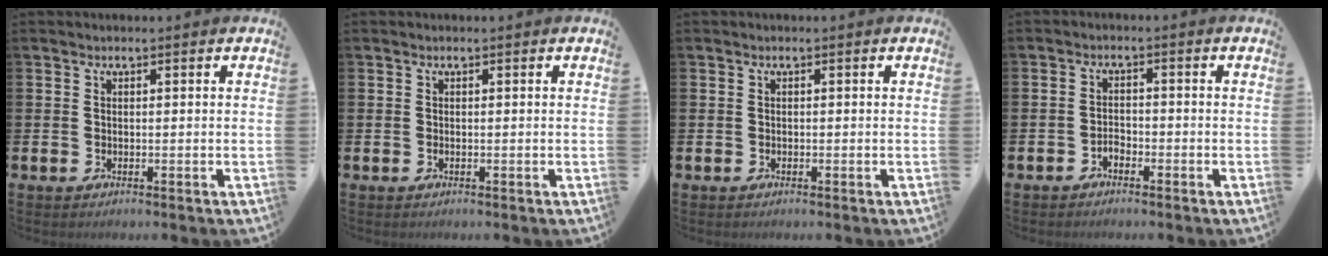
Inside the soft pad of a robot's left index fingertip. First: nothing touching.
{"total": 0.0}
{"total": 0.0}
{"total": 1.6, "force": [-1.3, 0.8, 0.4], "torque": [-0.013, 0.004, -0.027]}